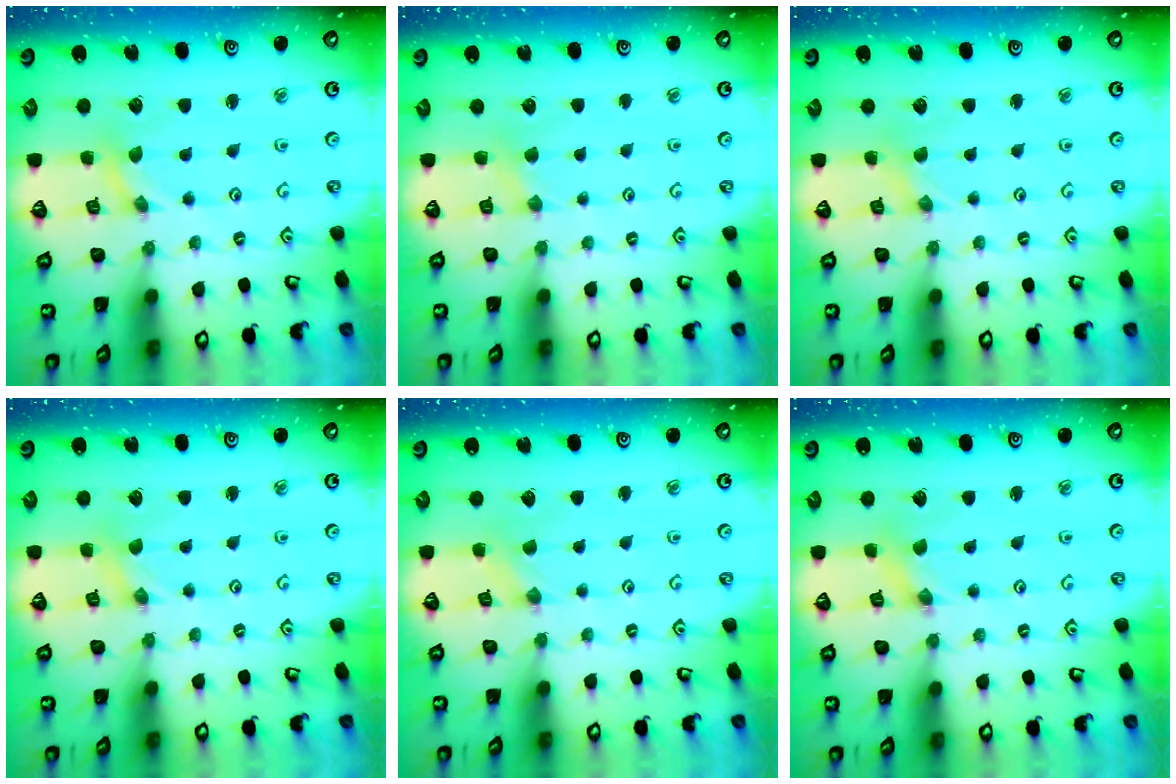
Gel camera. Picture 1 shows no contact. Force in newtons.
{"total": 2.6, "press": 2.6, "slide": 0.5}
{"total": 0.0}
{"total": 0.0}
{"total": 0.0}
{"total": 1.4, "press": 1.4, "slide": 0.0}